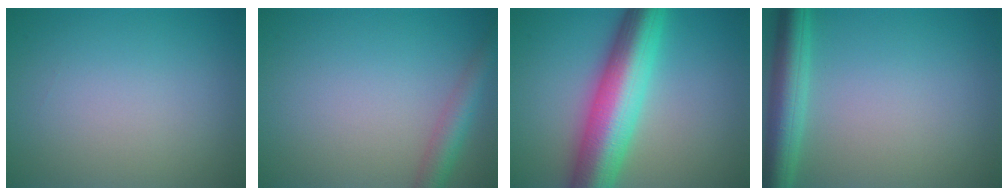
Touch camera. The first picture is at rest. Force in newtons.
{"total": 3.0, "press": 3.0, "slide": 0.1}
{"total": 10.2, "press": 10.2, "slide": 0.5}
{"total": 4.8, "press": 4.8, "slide": 0.2}